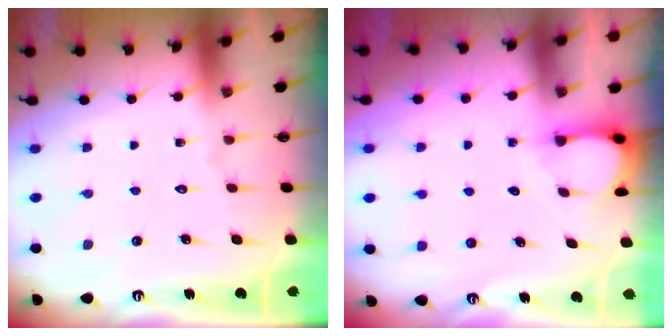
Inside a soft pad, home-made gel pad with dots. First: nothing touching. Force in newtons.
{"total": 3.0, "press": 3.0, "slide": 0.3}